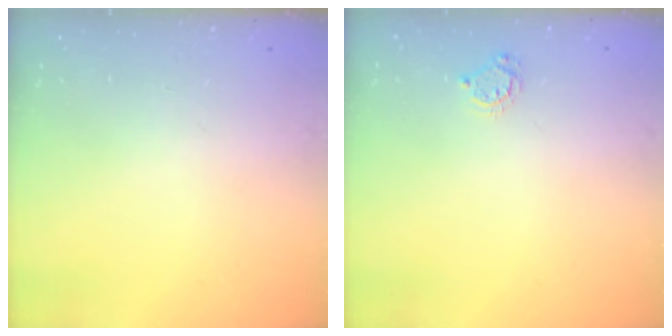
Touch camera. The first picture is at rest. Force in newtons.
{"total": 4.5, "press": 4.5, "slide": 0.4}